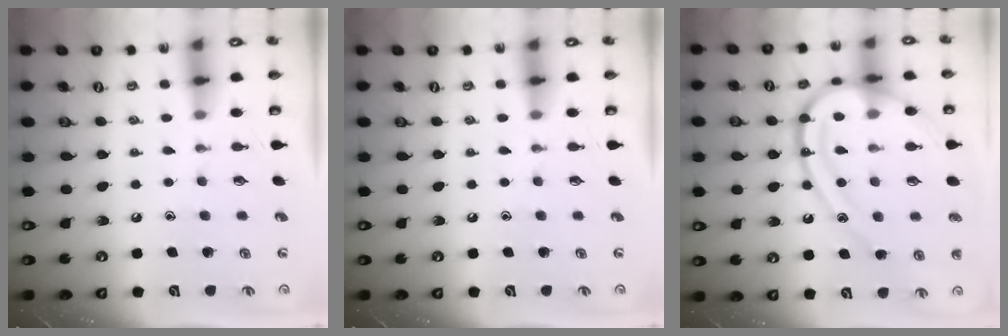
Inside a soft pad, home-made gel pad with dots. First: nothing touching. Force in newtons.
{"total": 0.0}
{"total": 23.4, "press": 23.3, "slide": 2.2}